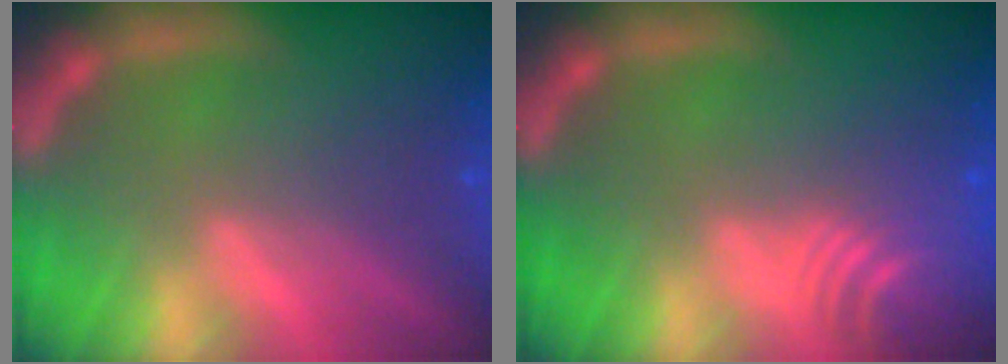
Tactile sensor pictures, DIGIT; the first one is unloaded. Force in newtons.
{"total": 8.0}